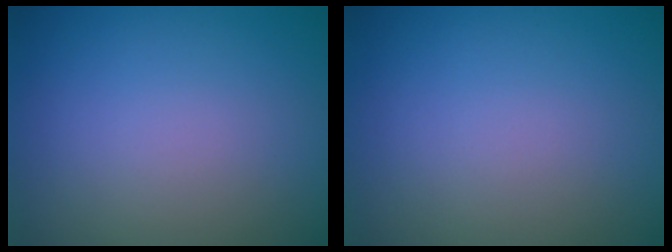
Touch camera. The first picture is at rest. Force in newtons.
{"total": 0.0}